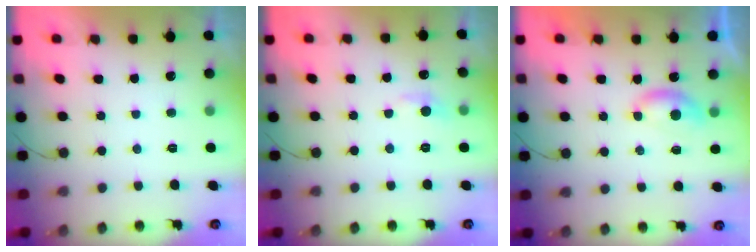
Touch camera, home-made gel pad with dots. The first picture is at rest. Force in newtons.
{"total": 6.9, "press": 6.9, "slide": 0.8}
{"total": 4.0, "press": 4.0, "slide": 0.5}